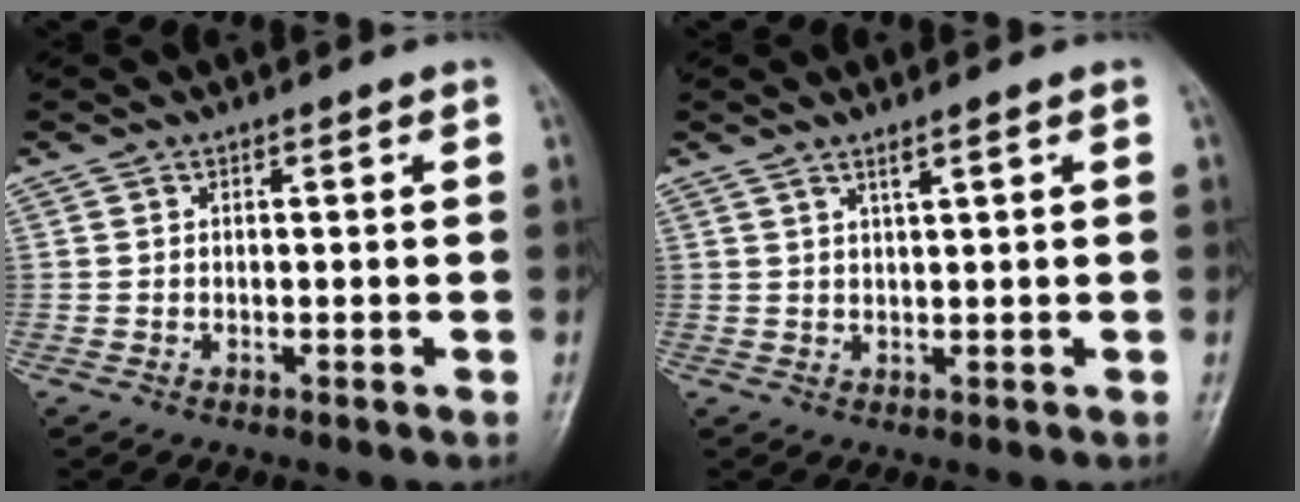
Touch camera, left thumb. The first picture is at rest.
{"total": 1.8, "force": [1.1, -0.1, 1.3], "torque": [-0.026, -0.007, 0.024]}